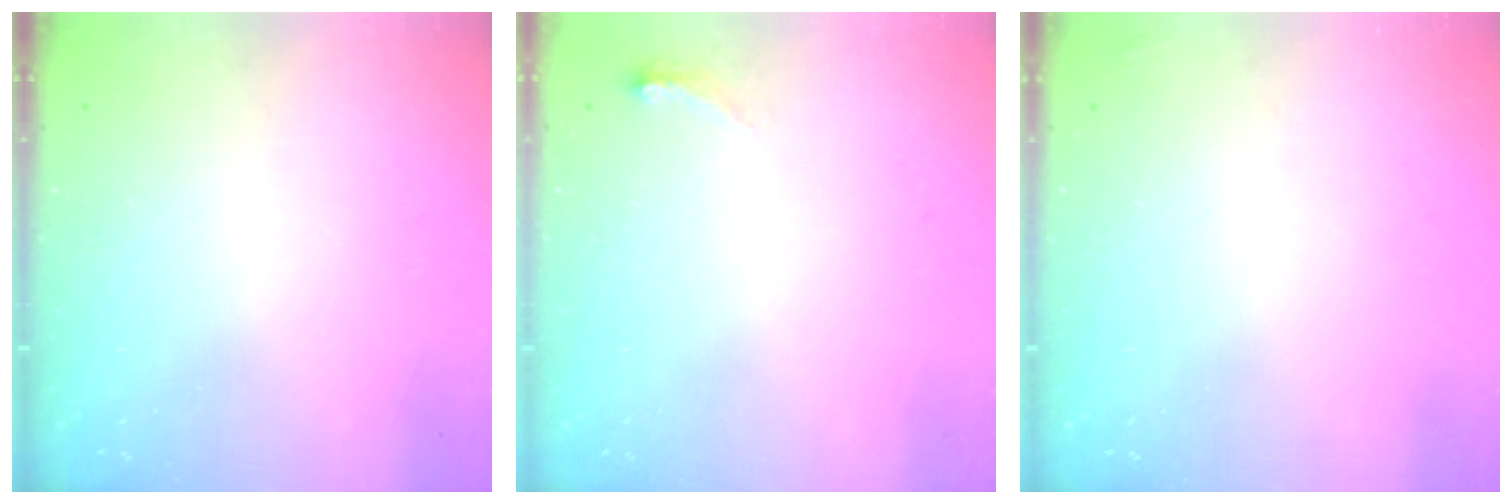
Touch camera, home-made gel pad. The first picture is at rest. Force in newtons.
{"total": 3.8, "press": 3.5, "slide": 1.6}
{"total": 2.3, "press": 2.2, "slide": 0.8}